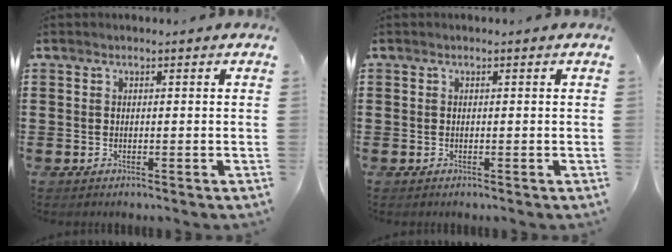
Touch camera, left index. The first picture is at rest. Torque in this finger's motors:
{"motor_torque": [0.00, 0.00, 0.00, 0.00]}